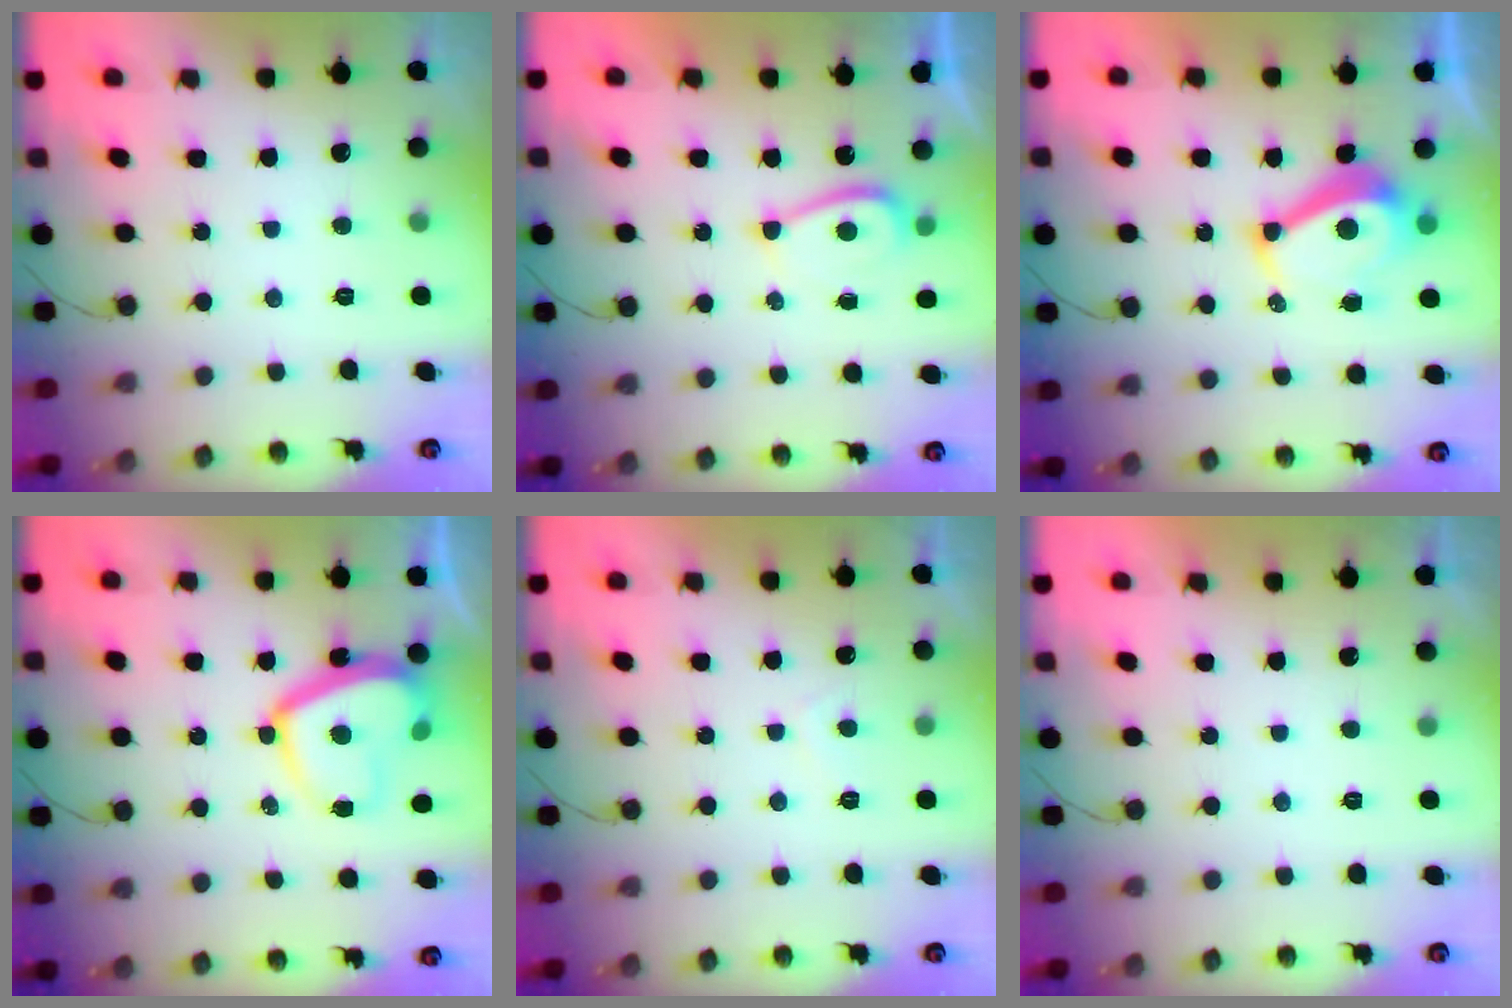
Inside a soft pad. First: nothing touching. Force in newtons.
{"total": 4.7, "press": 4.7, "slide": 0.3}
{"total": 7.1, "press": 7.1, "slide": 1.0}
{"total": 13.5, "press": 13.4, "slide": 1.2}
{"total": 1.5, "press": 1.4, "slide": 0.6}
{"total": 2.1, "press": 2.1, "slide": 0.4}